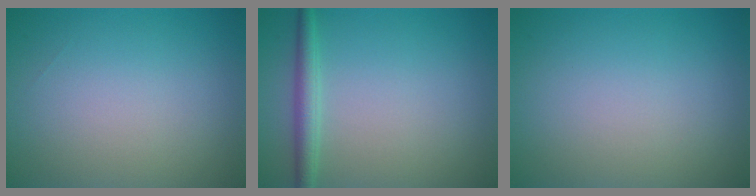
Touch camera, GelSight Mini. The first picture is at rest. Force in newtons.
{"total": 2.2, "press": 2.2, "slide": 0.1}
{"total": 0.0}